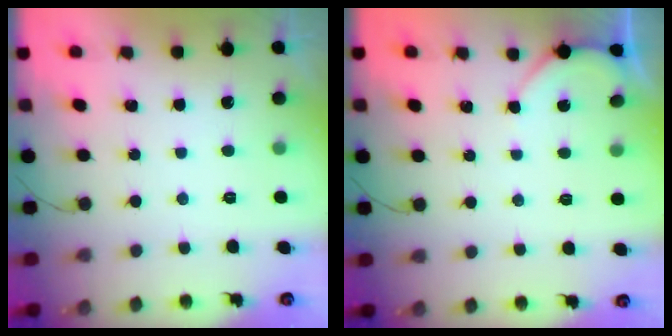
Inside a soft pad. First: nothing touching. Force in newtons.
{"total": 2.7, "press": 2.6, "slide": 0.4}